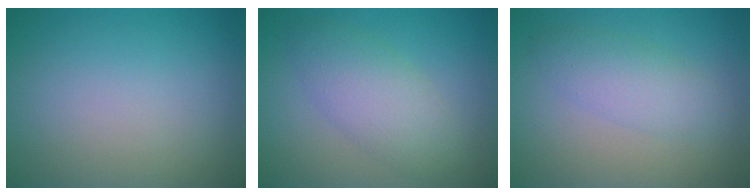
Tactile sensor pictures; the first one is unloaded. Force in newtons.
{"total": 4.4, "press": 4.4, "slide": 0.2}
{"total": 3.0, "press": 3.0, "slide": 0.1}